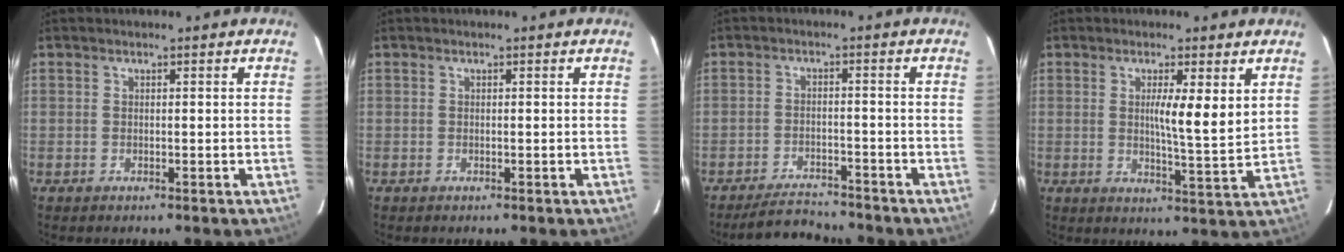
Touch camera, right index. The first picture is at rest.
{"total": 0.0}
{"total": 5.2, "force": [-5.1, 1.1, 0.3], "torque": [-0.007, -0.006, -0.084]}
{"total": 6.4, "force": [2.0, 0.3, 6.0], "torque": [-0.096, -0.011, 0.030]}